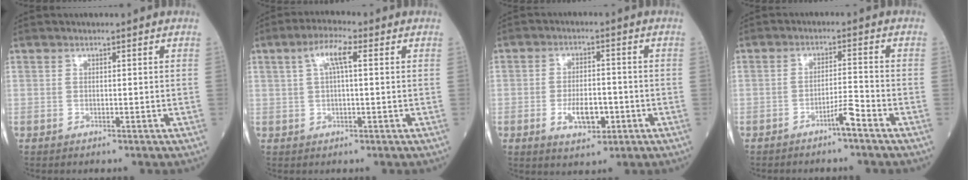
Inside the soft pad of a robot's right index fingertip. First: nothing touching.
{"total": 4.8, "force": [1.5, 0.8, 4.5], "torque": [-0.092, 0.018, 0.032]}
{"total": 6.0, "force": [-2.0, 2.7, 5.0], "torque": [-0.091, -0.002, -0.025]}
{"total": 3.2, "force": [-2.3, -0.4, 2.2], "torque": [-0.036, 0.000, -0.040]}